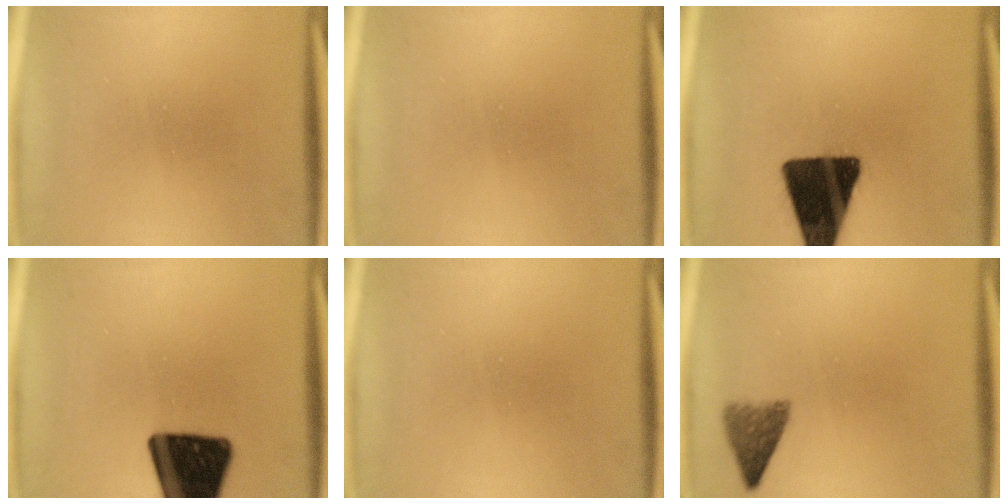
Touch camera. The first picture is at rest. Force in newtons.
{"total": 0.0}
{"total": 16.3}
{"total": 18.6}
{"total": 0.0}
{"total": 3.5}